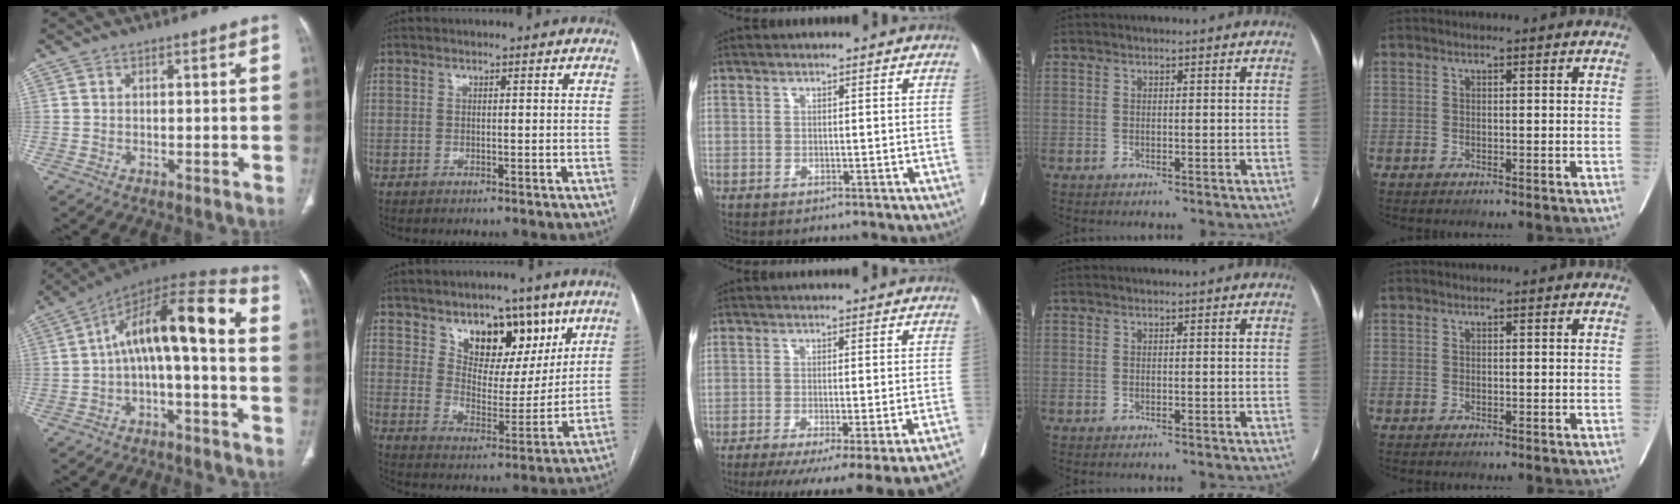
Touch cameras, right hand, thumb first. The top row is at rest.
{"thumb": {"total": 15.6, "force": [-0.1, 5.5, 14.6], "torque": [-0.226, 0.067, -0.008]}, "index": {"total": 11.8, "force": [7.0, 6.4, 7.0], "torque": [-0.098, 0.003, 0.122]}, "middle": {"total": 18.8, "force": [-15.9, -0.6, 10.1], "torque": [-0.083, -0.046, -0.209]}}